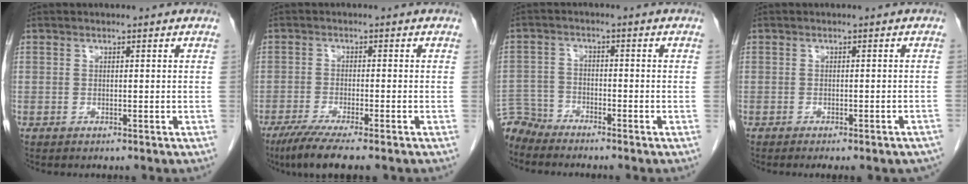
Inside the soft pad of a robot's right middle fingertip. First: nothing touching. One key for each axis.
{"total": 7.1, "fx": -5.3, "fy": 0.1, "fz": 4.7, "tx": -0.076, "ty": -0.017, "tz": -0.084}
{"total": 4.7, "fx": -4.6, "fy": 0.6, "fz": -0.8, "tx": 0.019, "ty": -0.004, "tz": -0.088}
{"total": 7.0, "fx": -6.0, "fy": 1.4, "fz": 3.3, "tx": -0.033, "ty": -0.001, "tz": -0.065}